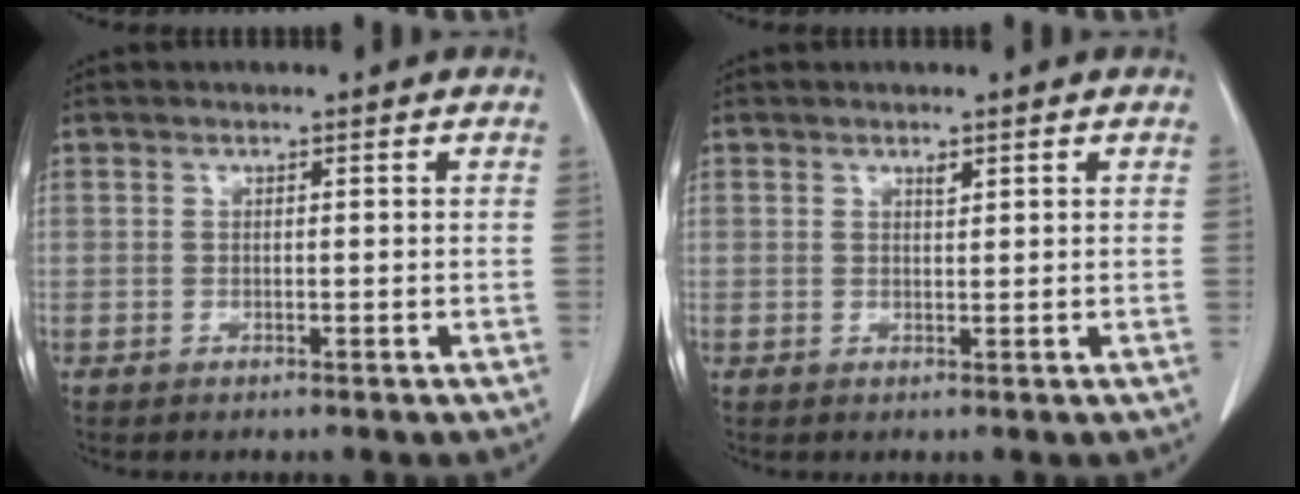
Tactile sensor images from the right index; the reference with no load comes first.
{"total": 0.8, "force": [0.6, 0.3, 0.5], "torque": [-0.011, -0.005, 0.010]}